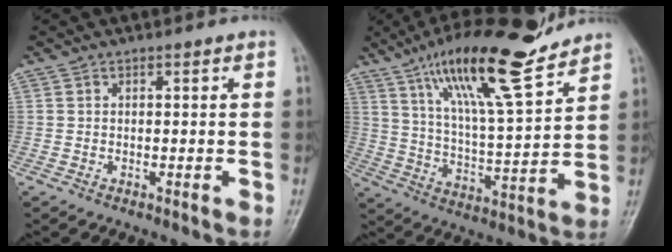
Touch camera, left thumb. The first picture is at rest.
{"total": 18.7, "force": [13.2, 3.3, 12.9], "torque": [-0.201, -0.066, 0.230]}